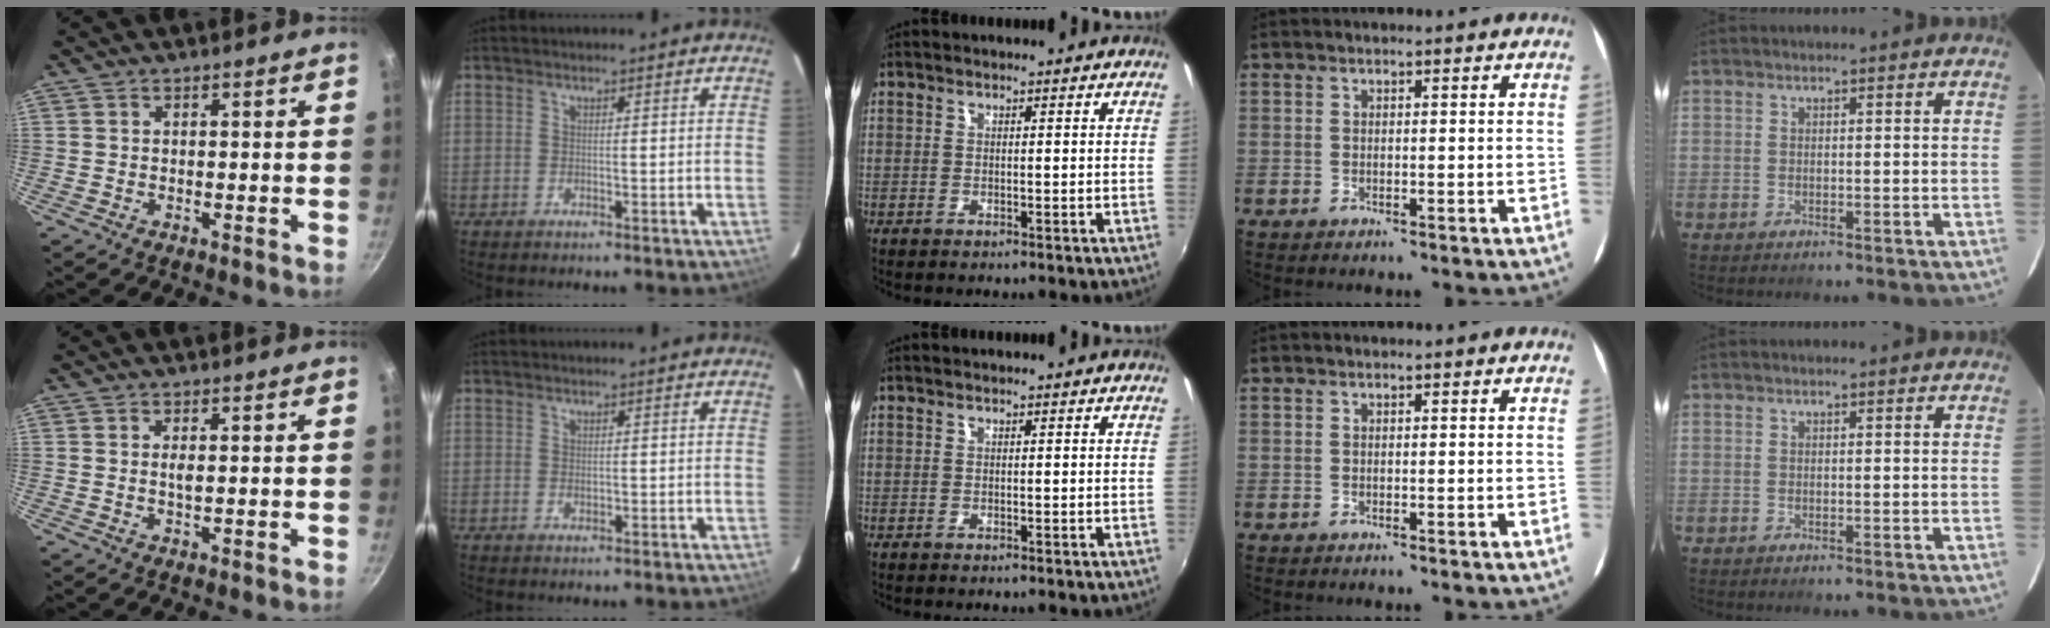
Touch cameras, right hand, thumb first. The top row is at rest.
{"thumb": {"total": 1.2, "force": [0.2, 0.2, 1.2], "torque": [-0.023, -0.002, 0.003]}, "index": {"total": 0.6, "force": [0.1, 0.5, 0.4], "torque": [-0.006, 0.001, 0.003]}}